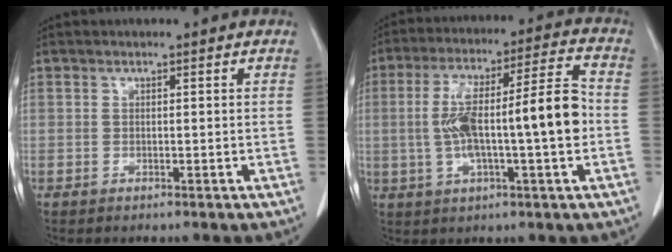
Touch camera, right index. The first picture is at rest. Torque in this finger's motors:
{"motor_torque": [1.56, 0.25, 0.42, 0.15]}